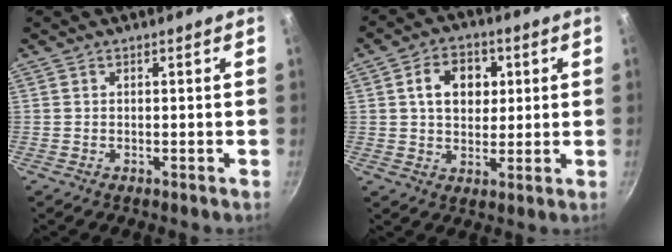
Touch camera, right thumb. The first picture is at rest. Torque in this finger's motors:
{"motor_torque": [-0.68, 0.74, 0.93, -0.24, 0.03]}